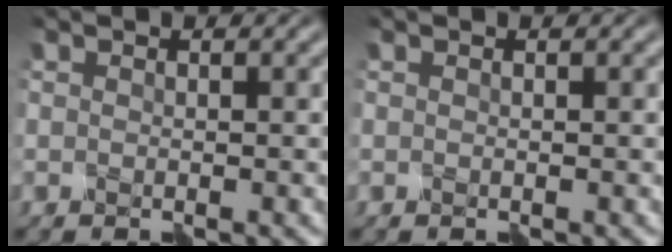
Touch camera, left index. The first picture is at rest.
{"total": 0.0}